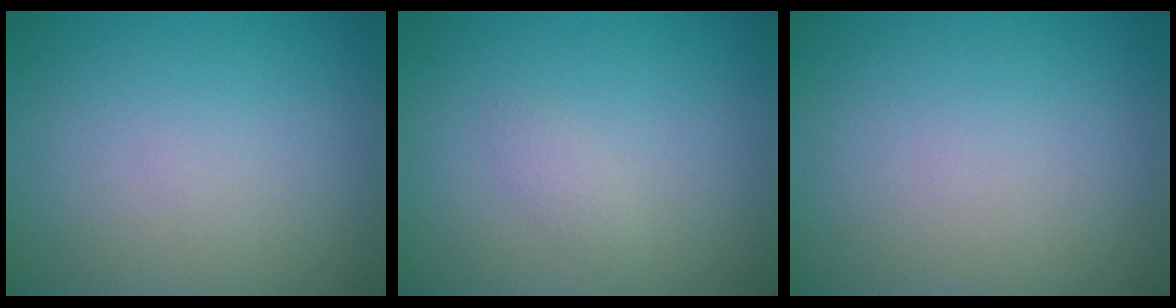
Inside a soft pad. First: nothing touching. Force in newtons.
{"total": 0.8, "press": 0.8, "slide": 0.1}
{"total": 0.0}